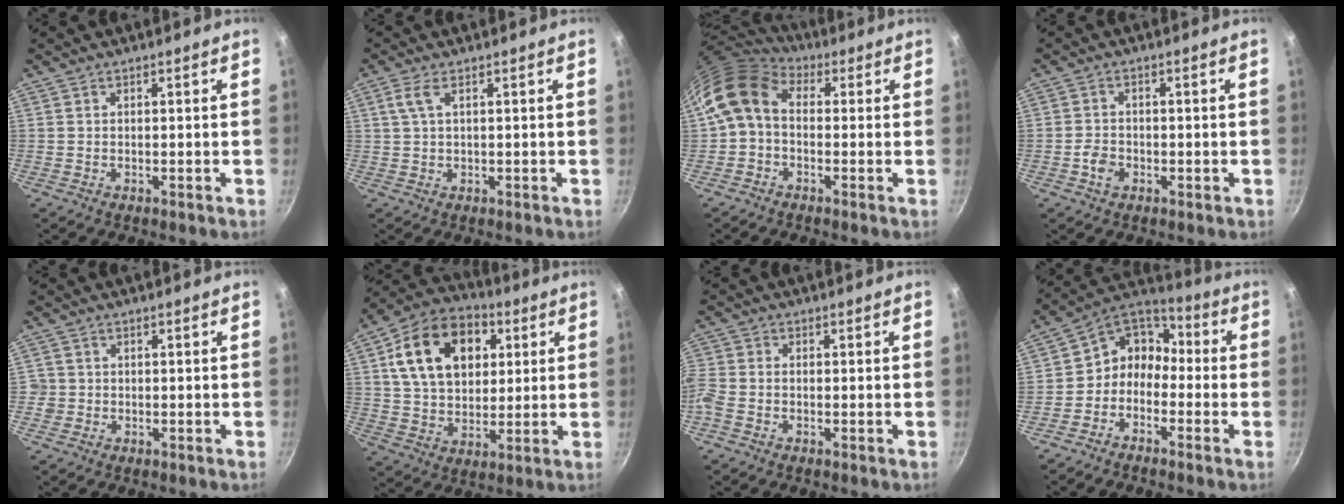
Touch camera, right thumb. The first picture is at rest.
{"total": 2.9, "force": [1.0, 0.9, 2.6], "torque": [-0.056, 0.004, 0.022]}
{"total": 10.3, "force": [0.3, 7.6, 6.9], "torque": [-0.124, 0.028, -0.016]}
{"total": 3.3, "force": [-1.2, 2.4, 1.9], "torque": [-0.031, 0.013, -0.025]}
{"total": 1.9, "force": [-0.5, 1.8, 0.4], "torque": [0.001, 0.006, -0.009]}
{"total": 19.4, "force": [5.7, 13.5, 12.7], "torque": [-0.190, 0.008, 0.089]}
{"total": 4.1, "force": [-2.2, 2.6, 2.4], "torque": [-0.066, 0.006, -0.060]}
{"total": 8.7, "force": [-3.0, 7.0, 4.2], "torque": [-0.047, 0.066, -0.083]}